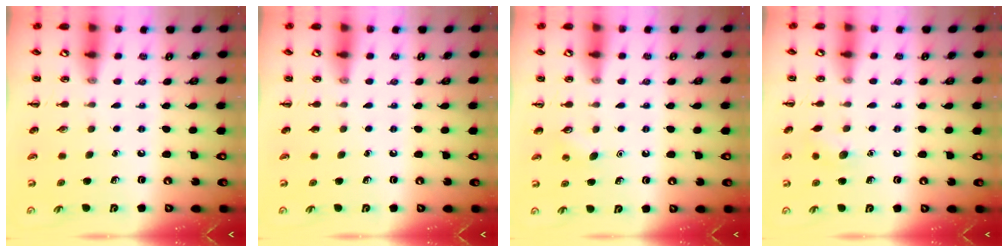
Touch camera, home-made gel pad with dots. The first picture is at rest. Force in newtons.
{"total": 0.0}
{"total": 2.8, "press": 2.7, "slide": 0.7}
{"total": 6.0, "press": 5.8, "slide": 1.4}